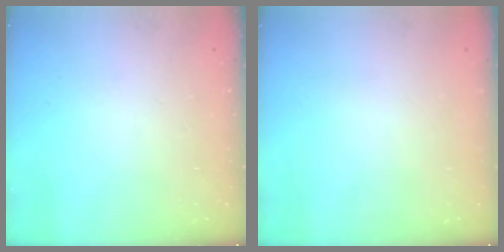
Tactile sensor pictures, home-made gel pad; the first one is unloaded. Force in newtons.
{"total": 0.0}